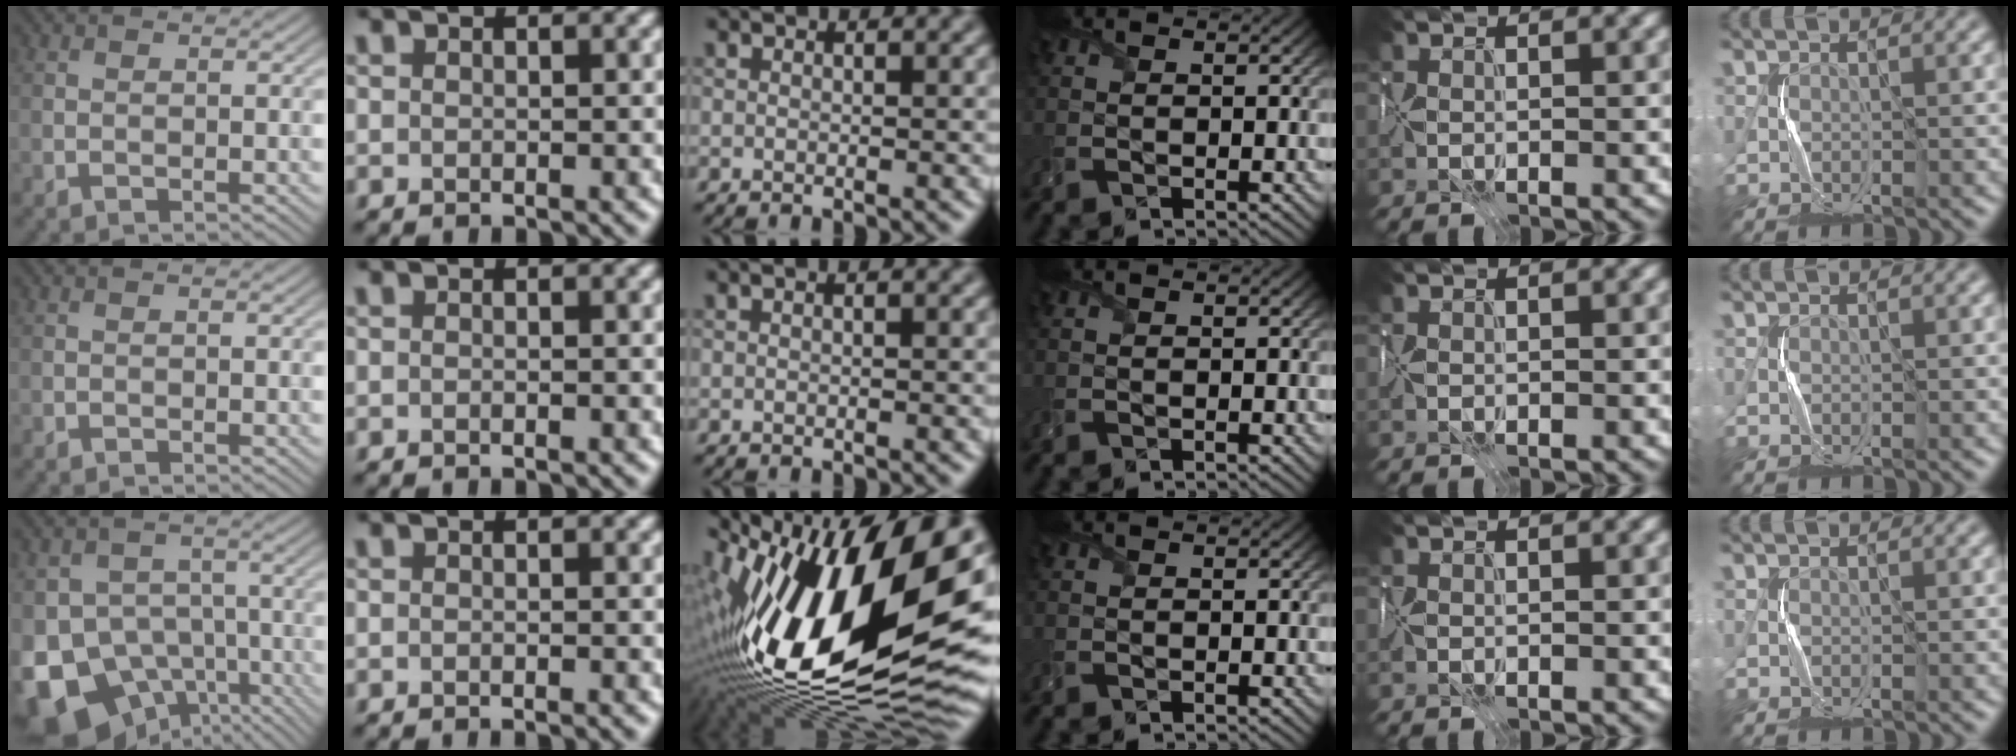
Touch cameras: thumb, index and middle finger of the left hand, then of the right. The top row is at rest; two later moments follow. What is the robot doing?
{"motion": "wrap", "object": "receipt paper"}